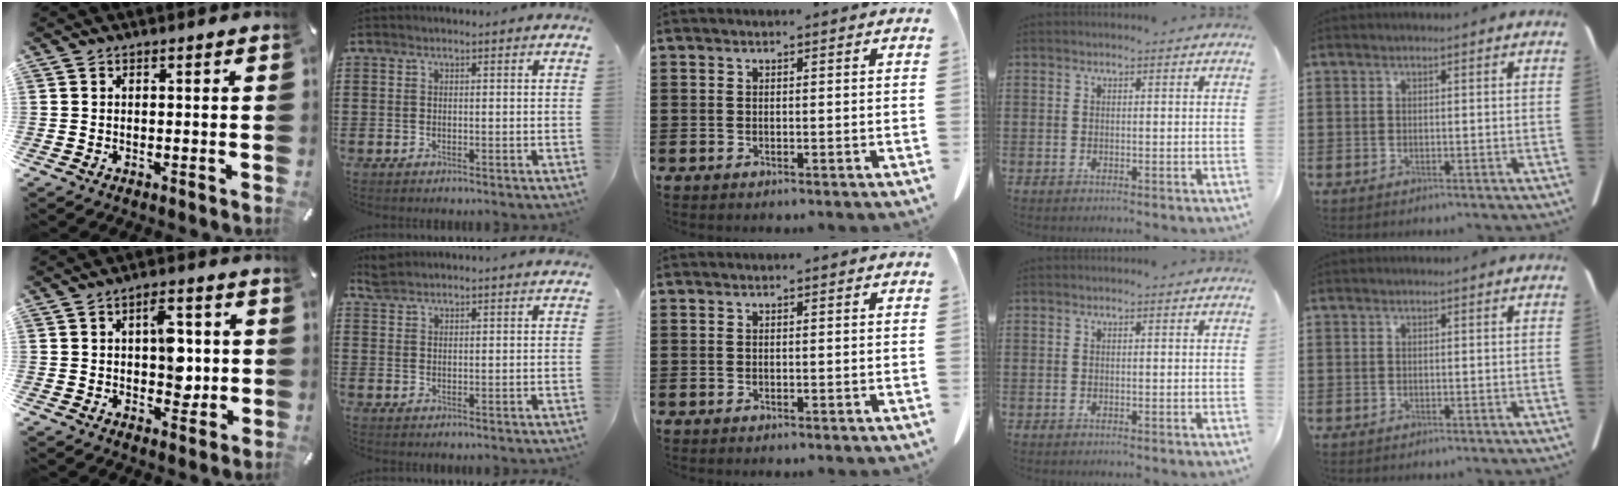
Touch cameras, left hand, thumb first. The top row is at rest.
{"thumb": {"total": 8.7, "force": [0.8, 5.4, 6.8], "torque": [-0.071, -0.004, 0.008]}, "index": {"total": 3.8, "force": [3.7, 0.1, 0.6], "torque": [-0.021, -0.007, 0.072]}}